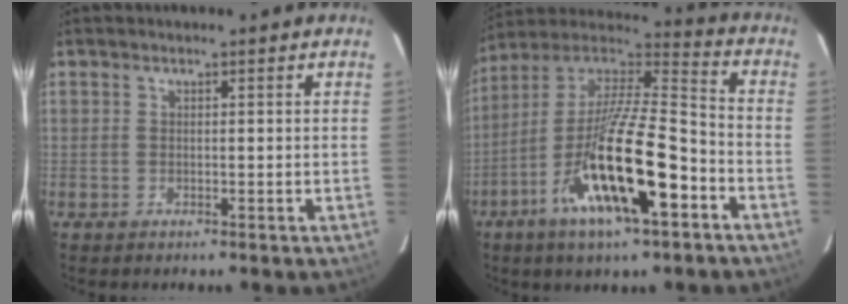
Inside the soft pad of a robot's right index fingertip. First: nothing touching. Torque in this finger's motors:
{"motor_torque": [1.37, -0.78, 1.06, 0.21]}